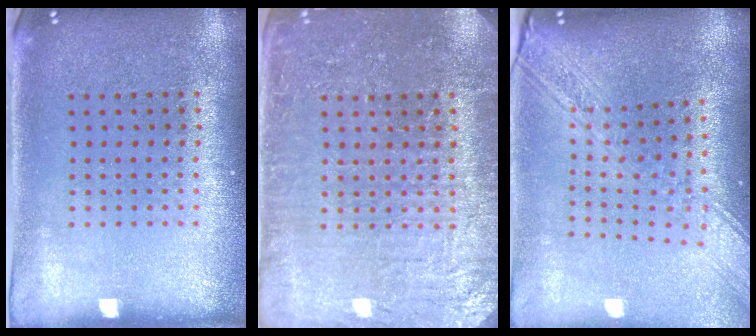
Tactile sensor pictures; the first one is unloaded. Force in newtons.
{"total": 3.9, "press": 3.7, "slide": 1.0}
{"total": 2.8, "press": 2.2, "slide": 1.7}